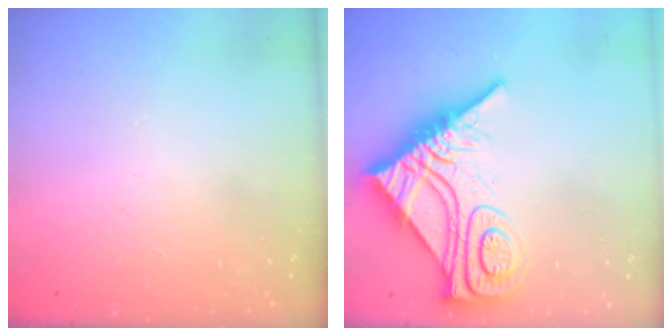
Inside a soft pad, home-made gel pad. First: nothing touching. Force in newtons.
{"total": 15.3, "press": 15.3, "slide": 1.3}